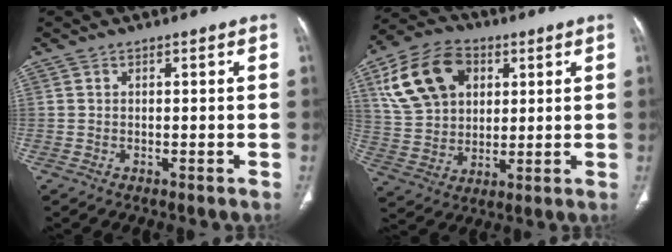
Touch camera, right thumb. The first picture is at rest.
{"total": 16.5, "force": [6.0, 11.8, 9.8], "torque": [-0.169, 0.003, 0.113]}